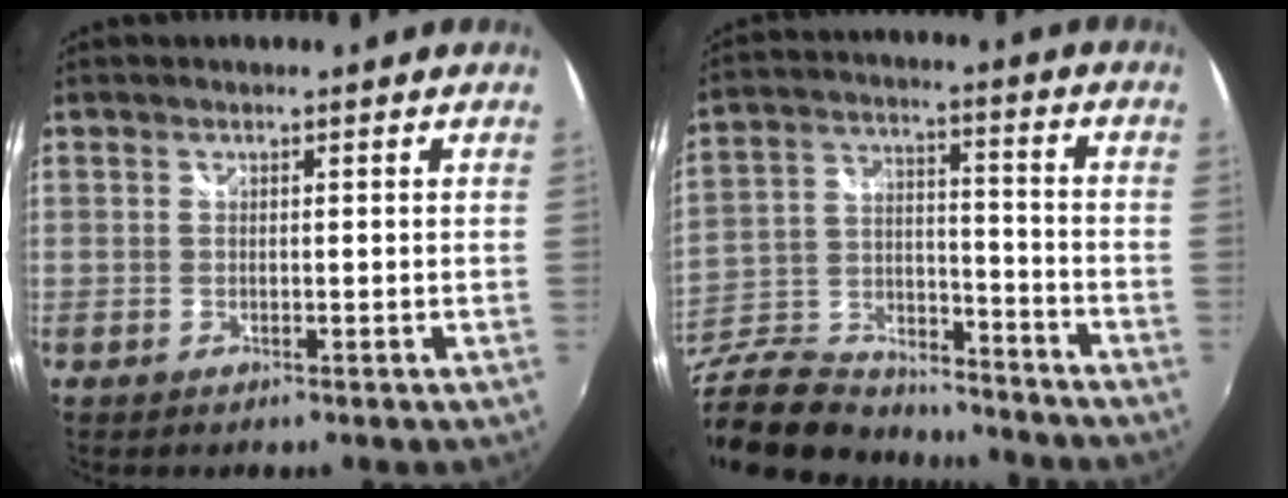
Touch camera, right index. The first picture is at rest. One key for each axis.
{"total": 24.4, "fx": -18.9, "fy": 10.8, "fz": 11.0, "tx": -0.267, "ty": 0.002, "tz": -0.301}